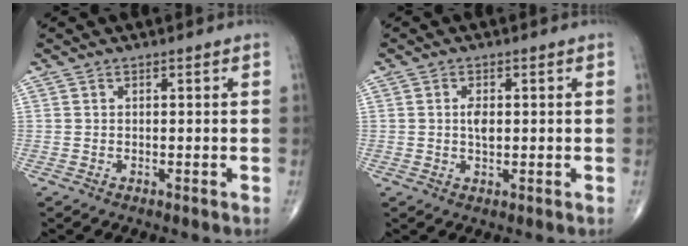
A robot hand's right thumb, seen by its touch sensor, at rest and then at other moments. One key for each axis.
{"total": 2.6, "fx": 0.3, "fy": 1.3, "fz": 2.2, "tx": -0.038, "ty": -0.001, "tz": 0.004}